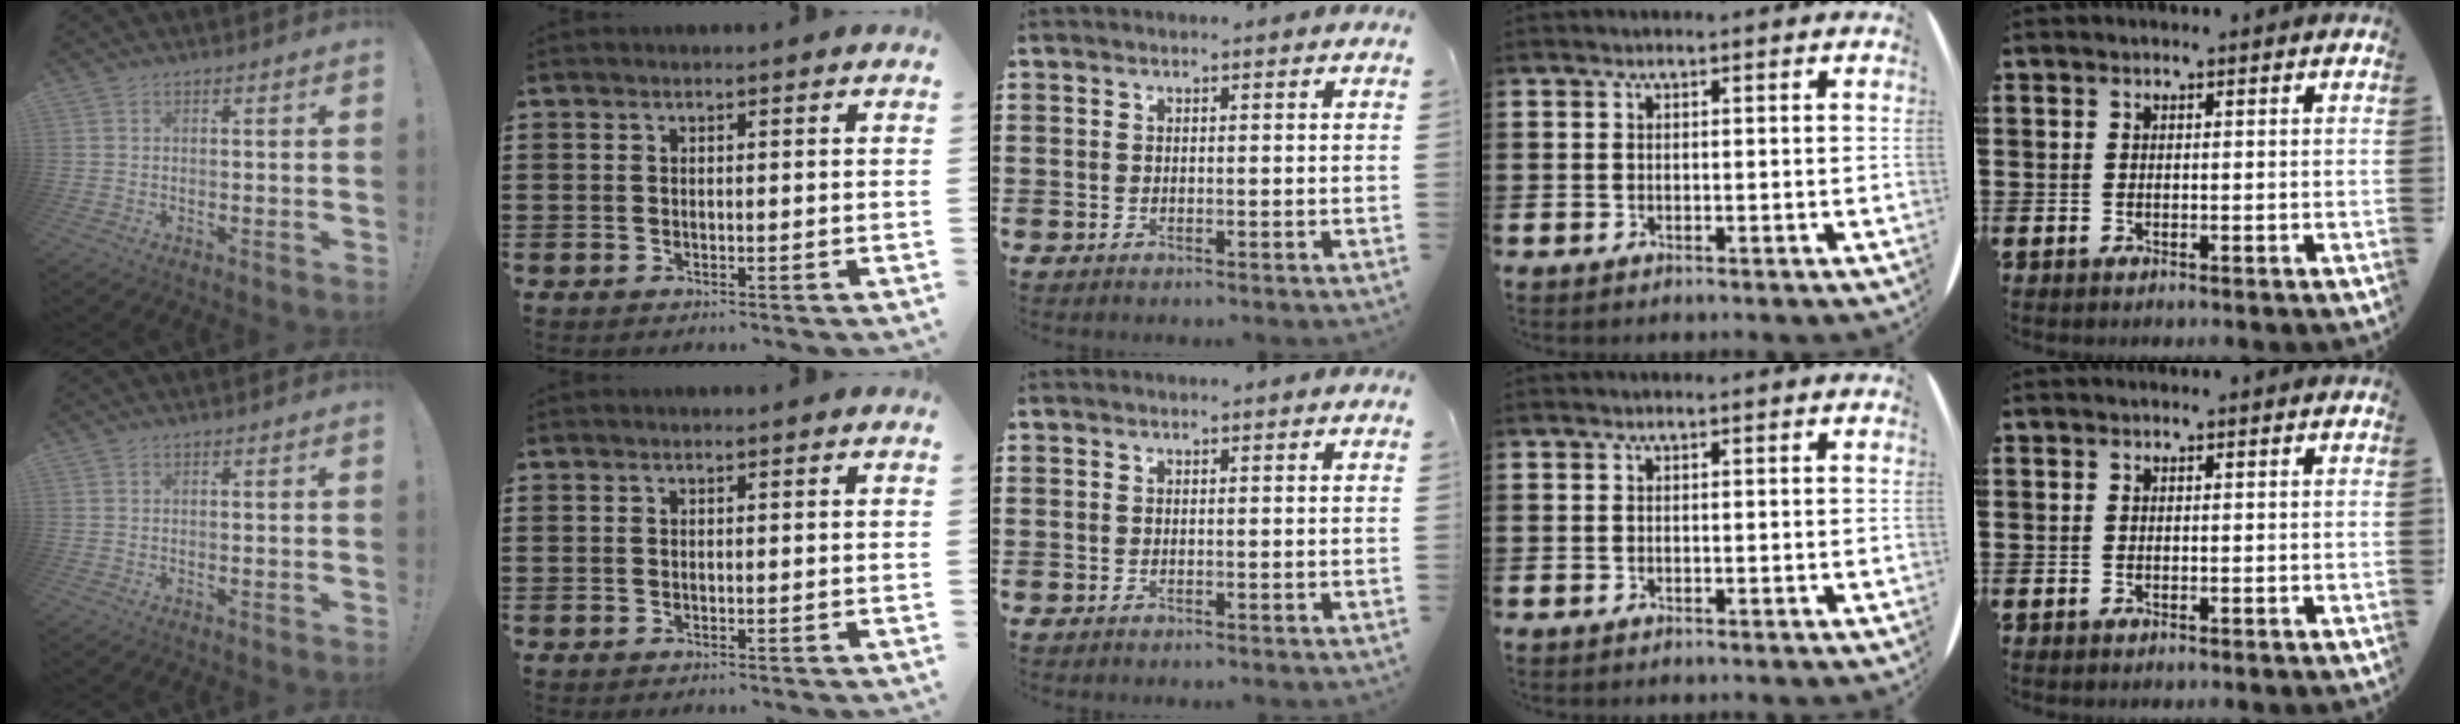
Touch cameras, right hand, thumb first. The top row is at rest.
{}